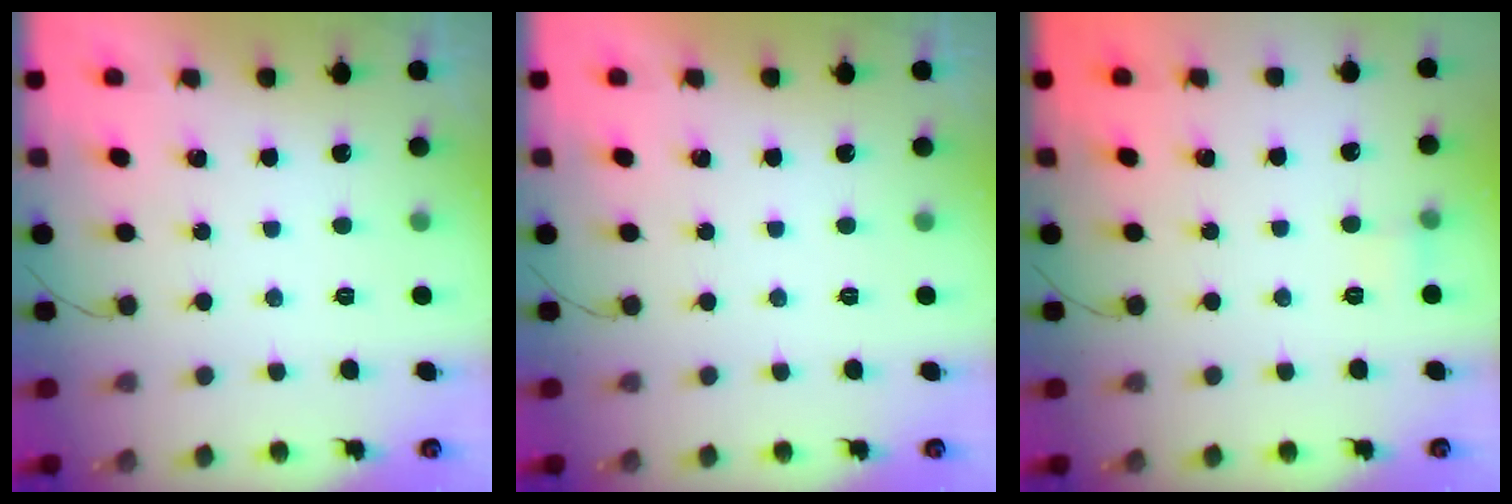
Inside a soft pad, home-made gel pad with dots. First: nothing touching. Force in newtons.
{"total": 0.0}
{"total": 5.4, "press": 5.1, "slide": 1.7}